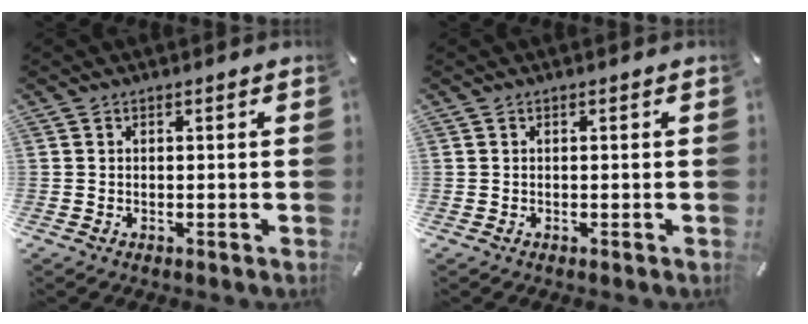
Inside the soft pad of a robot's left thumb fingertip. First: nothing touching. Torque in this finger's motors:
{"motor_torque": [0.07, 0.07, 0.22, -0.33, -0.03]}